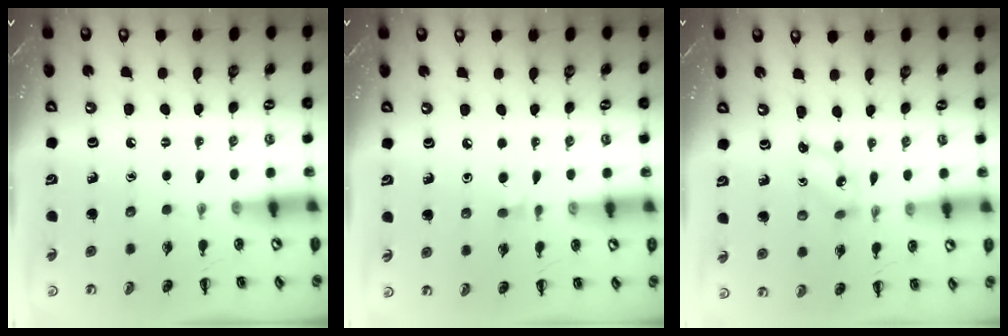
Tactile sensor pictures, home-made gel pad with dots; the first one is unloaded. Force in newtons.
{"total": 3.8, "press": 3.4, "slide": 1.5}
{"total": 1.4, "press": 1.4, "slide": 0.3}